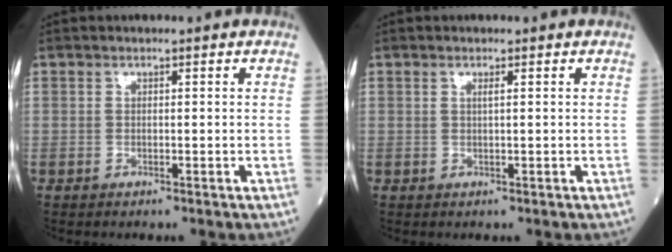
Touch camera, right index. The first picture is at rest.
{"total": 0.7, "force": [0.2, -0.1, 0.6], "torque": [-0.017, 0.001, 0.005]}